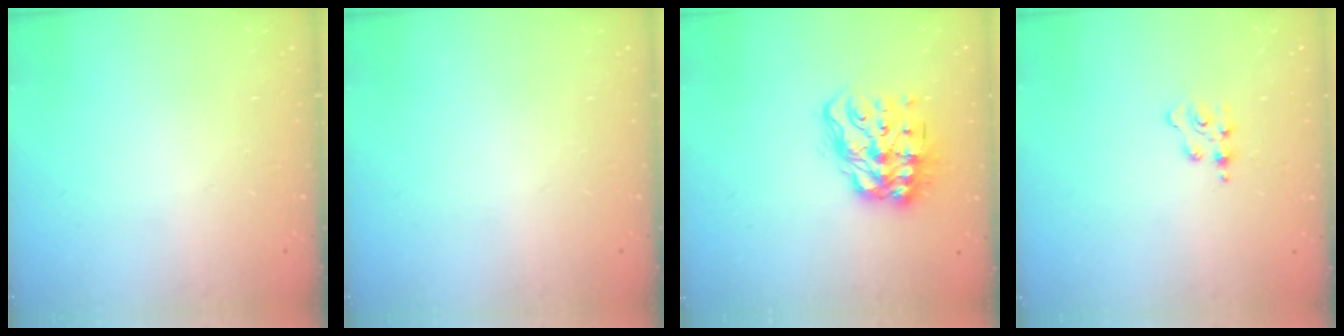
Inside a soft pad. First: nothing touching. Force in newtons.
{"total": 0.0}
{"total": 14.8, "press": 14.8, "slide": 1.3}
{"total": 2.1, "press": 2.1, "slide": 0.3}